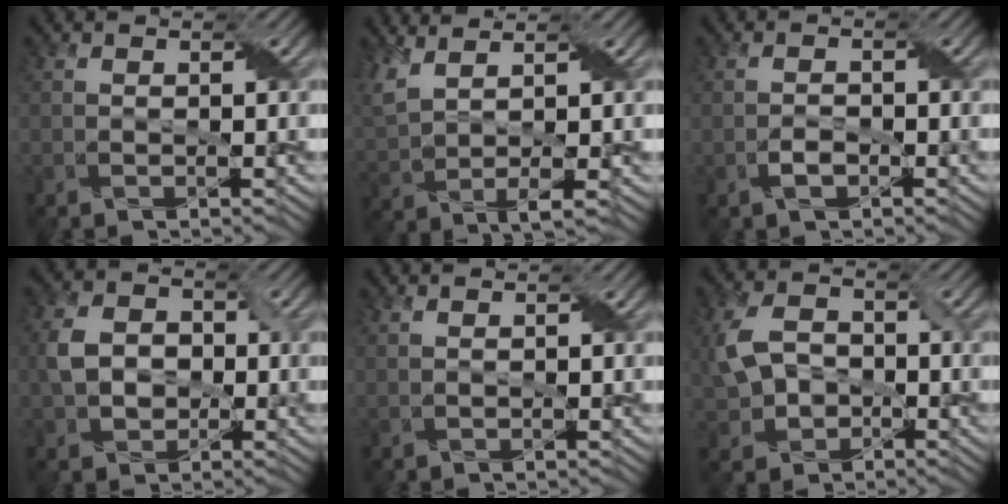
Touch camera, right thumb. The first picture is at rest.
{"total": 5.6, "force": [2.9, 1.7, 4.5], "torque": [-0.100, 0.001, 0.068]}
{"total": 1.4, "force": [-0.9, 0.9, 0.7], "torque": [-0.014, -0.002, -0.013]}
{"total": 5.0, "force": [-0.3, 4.1, 2.7], "torque": [-0.064, -0.001, -0.005]}
{"total": 0.7, "force": [0.6, 0.1, 0.1], "torque": [-0.004, -0.002, 0.011]}
{"total": 6.1, "force": [-0.7, 4.9, 3.6], "torque": [-0.091, 0.000, -0.017]}